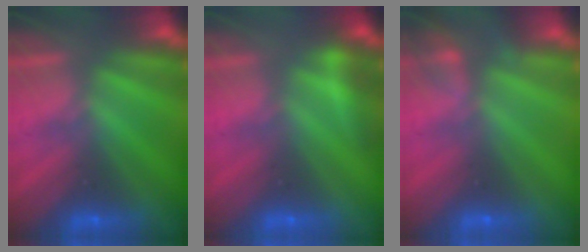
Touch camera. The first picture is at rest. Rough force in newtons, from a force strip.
{"total": 2.9}
{"total": 2.1}